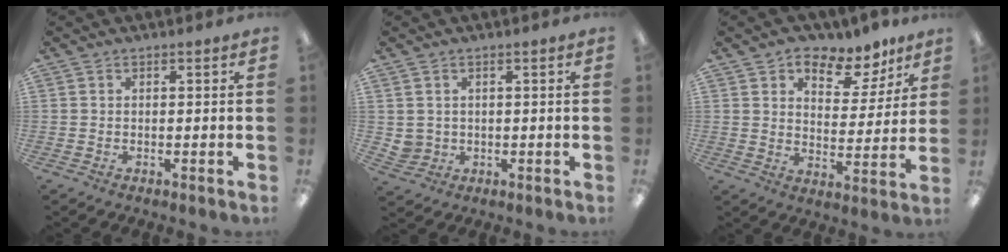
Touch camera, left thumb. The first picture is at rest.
{"total": 2.8, "force": [1.1, 2.5, 0.3], "torque": [-0.013, 0.001, 0.021]}
{"total": 9.7, "force": [7.4, 4.9, 3.7], "torque": [-0.043, -0.061, 0.125]}